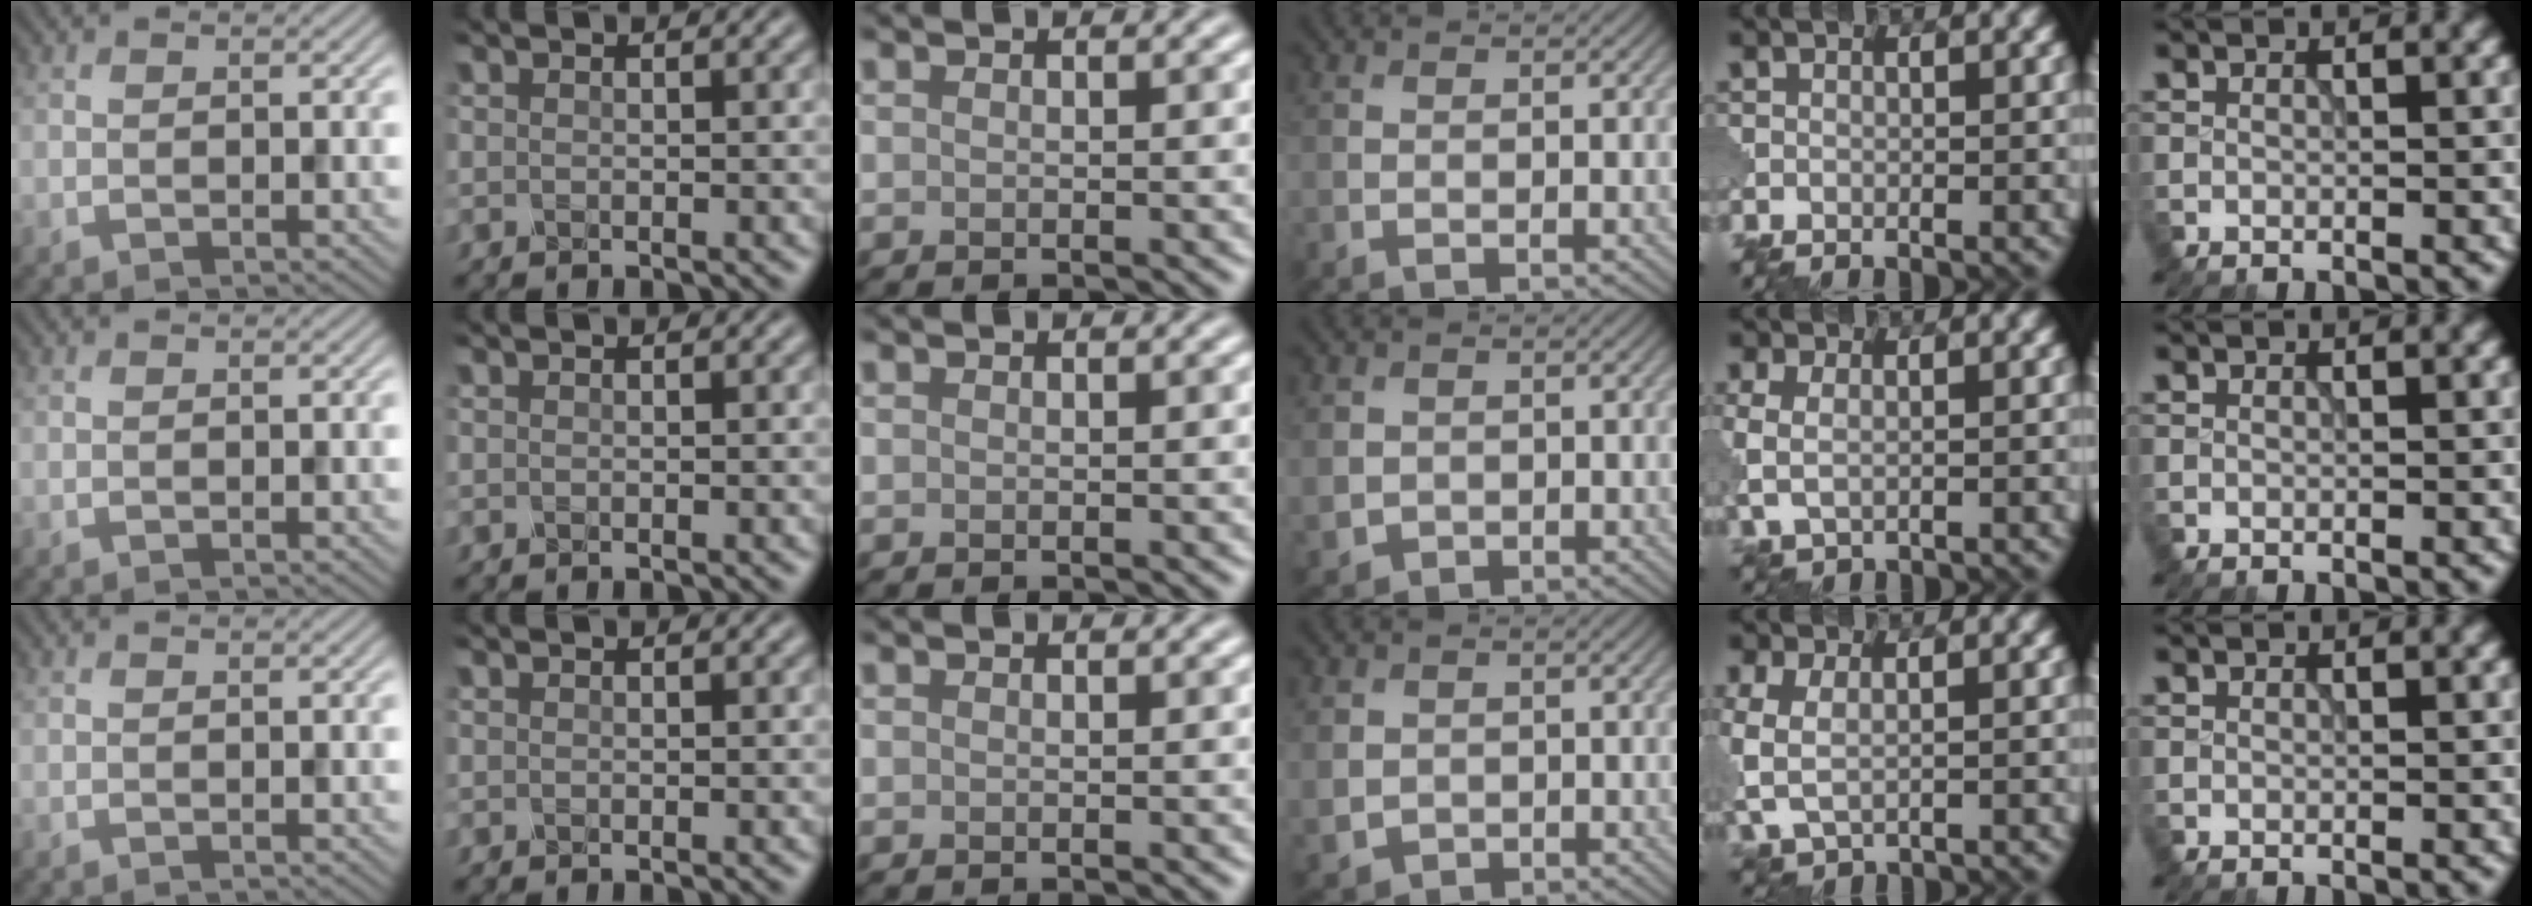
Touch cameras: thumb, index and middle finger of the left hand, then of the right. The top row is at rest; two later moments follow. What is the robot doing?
{"motion": "insert", "object": "pin"}